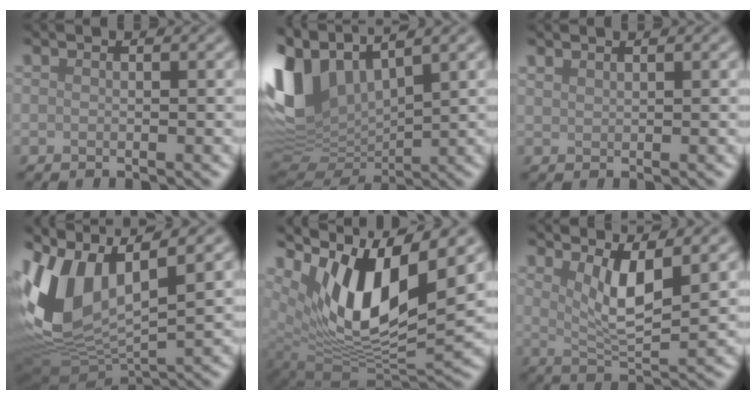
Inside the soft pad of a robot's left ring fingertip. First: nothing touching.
{"total": 11.0, "force": [4.0, 5.9, 8.4], "torque": [-0.216, 0.006, 0.073]}
{"total": 1.0, "force": [1.0, 0.1, 0.1], "torque": [-0.004, 0.001, 0.022]}
{"total": 10.3, "force": [2.8, 5.2, 8.4], "torque": [-0.201, 0.002, 0.052]}
{"total": 11.7, "force": [5.7, 4.2, 9.3], "torque": [-0.171, -0.006, 0.113]}
{"total": 4.4, "force": [2.0, 1.2, 3.7], "torque": [-0.073, -0.012, 0.041]}